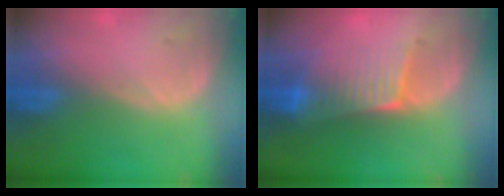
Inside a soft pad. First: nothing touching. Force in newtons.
{"total": 6.5, "press": 6.1, "slide": 2.4}